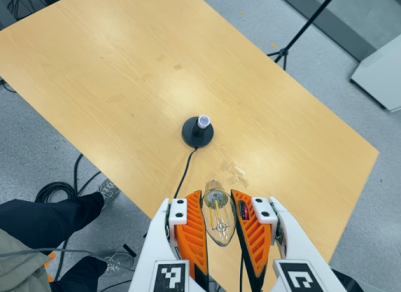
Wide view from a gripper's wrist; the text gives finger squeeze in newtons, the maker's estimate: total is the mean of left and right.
{"total": 21.2, "left": 24.1, "right": 18.2}